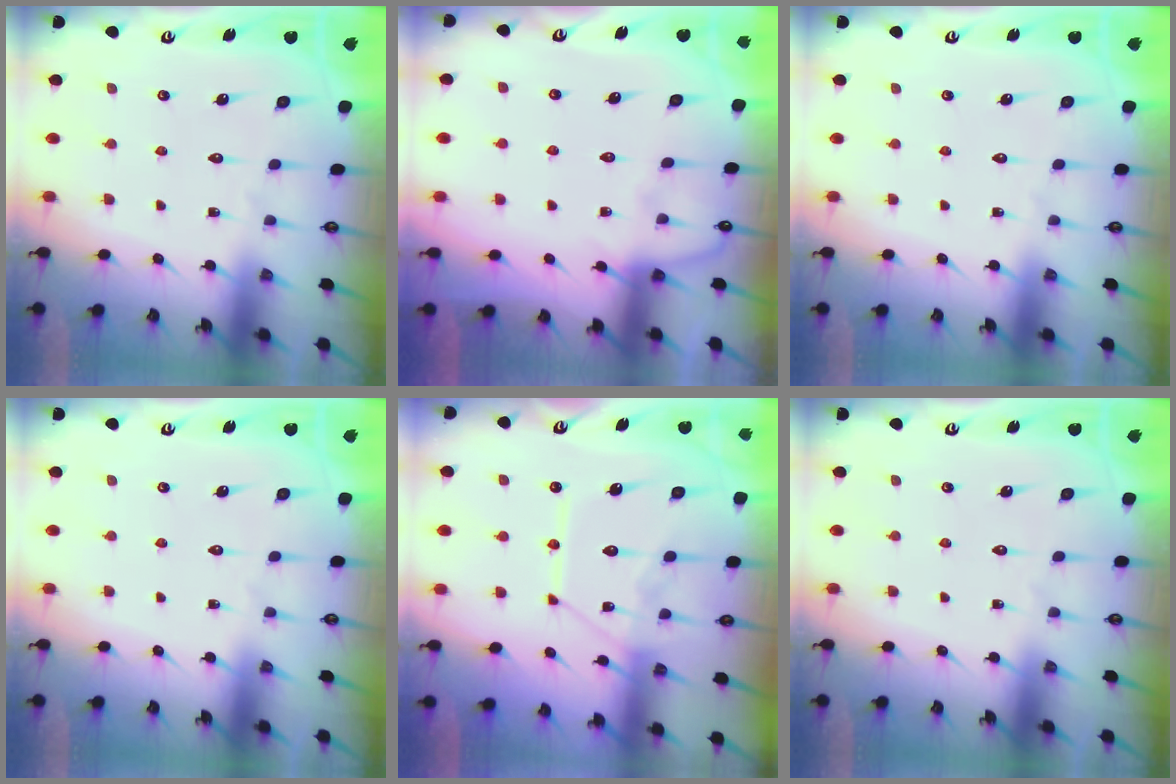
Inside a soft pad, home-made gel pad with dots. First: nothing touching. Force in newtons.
{"total": 3.4, "press": 3.4, "slide": 0.5}
{"total": 0.0}
{"total": 0.0}
{"total": 13.0, "press": 12.9, "slide": 1.2}
{"total": 0.0}